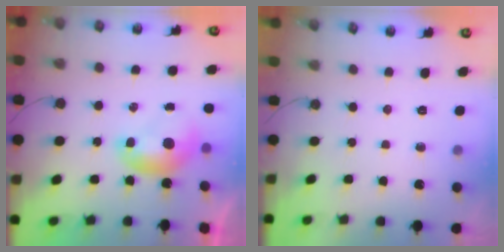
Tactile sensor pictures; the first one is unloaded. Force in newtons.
{"total": 0.0}